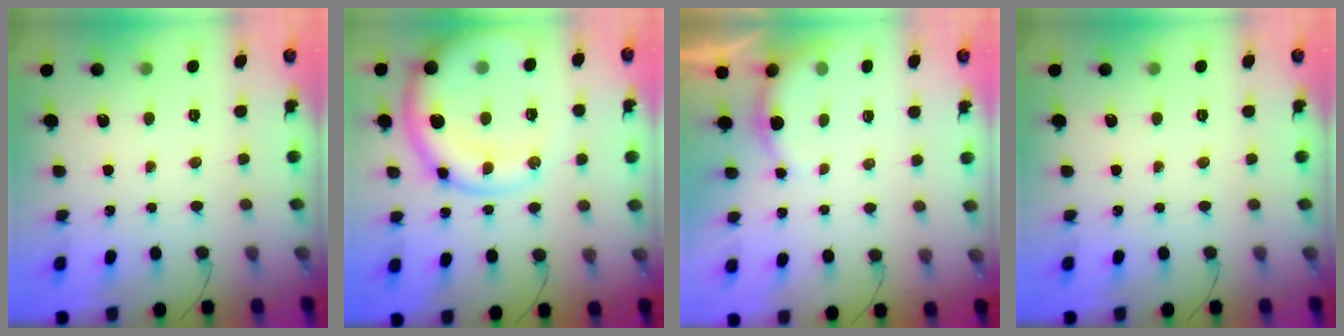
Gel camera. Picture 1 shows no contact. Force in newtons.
{"total": 16.1, "press": 15.8, "slide": 3.0}
{"total": 4.5, "press": 4.5, "slide": 0.5}
{"total": 0.0}